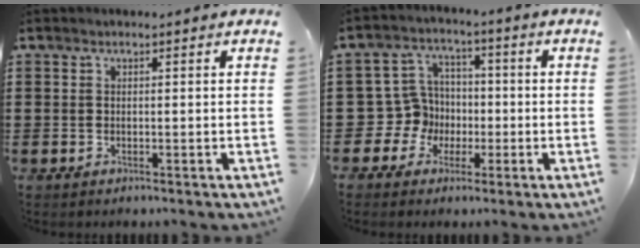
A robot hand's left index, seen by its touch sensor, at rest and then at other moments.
{"total": 7.2, "force": [-1.1, 7.0, 1.2], "torque": [-0.074, 0.005, -0.022]}